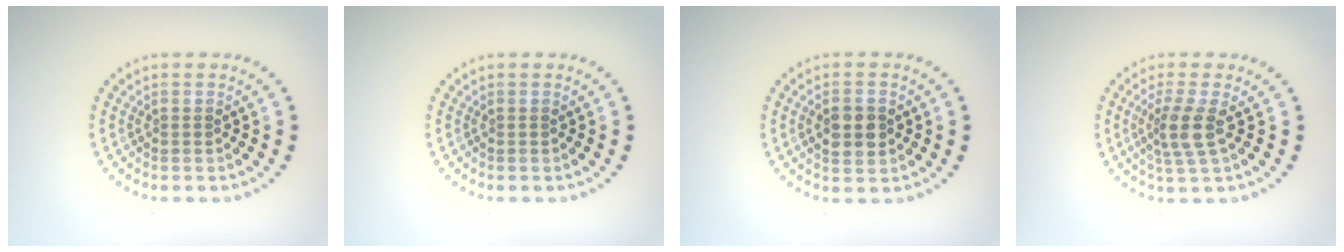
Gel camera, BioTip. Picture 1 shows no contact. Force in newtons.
{"total": 0.0}
{"total": 3.3, "press": 3.3, "slide": 0.1}
{"total": 2.9, "press": 2.3, "slide": 1.8}